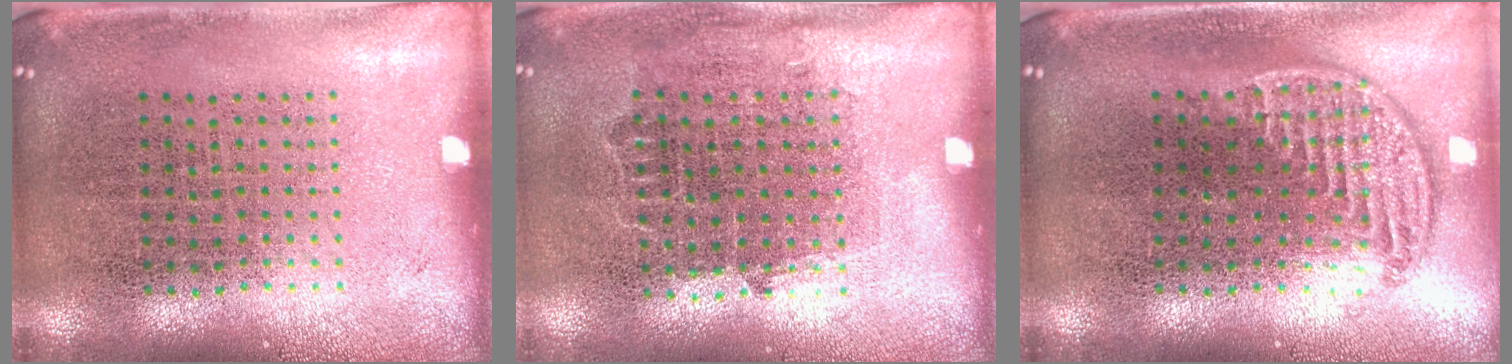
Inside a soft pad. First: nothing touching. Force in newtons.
{"total": 0.8, "press": 0.7, "slide": 0.4}
{"total": 1.2, "press": 1.0, "slide": 0.7}